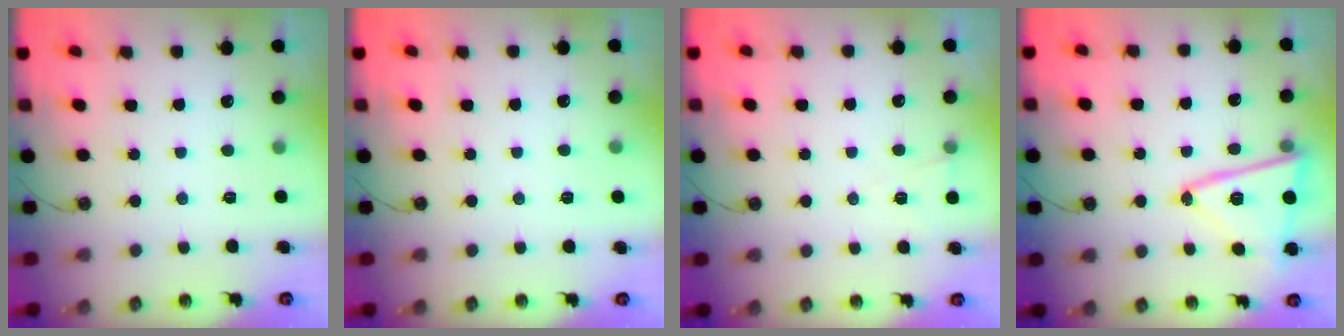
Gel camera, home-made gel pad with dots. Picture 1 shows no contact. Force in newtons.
{"total": 4.1, "press": 2.2, "slide": 3.4}
{"total": 5.1, "press": 2.5, "slide": 4.4}
{"total": 14.9, "press": 14.8, "slide": 1.8}